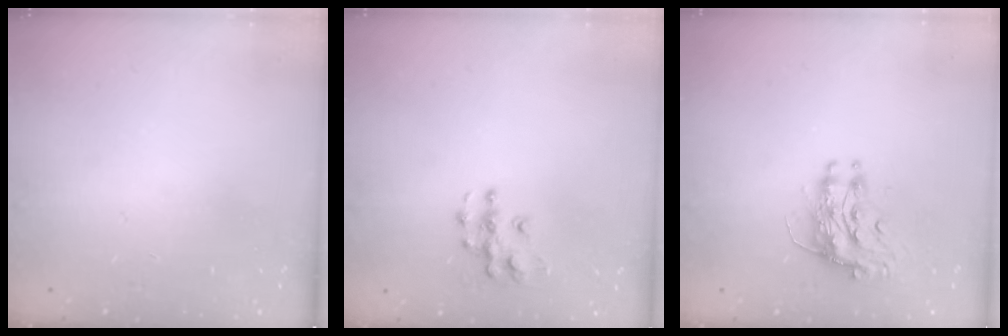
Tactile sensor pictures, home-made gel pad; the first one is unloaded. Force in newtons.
{"total": 8.2, "press": 8.2, "slide": 0.4}
{"total": 9.2, "press": 9.2, "slide": 0.9}